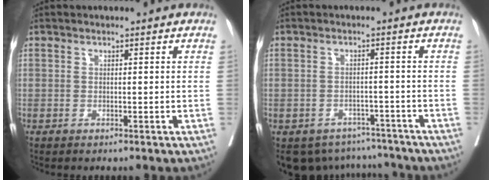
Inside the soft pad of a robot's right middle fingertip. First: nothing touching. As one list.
[{"total": 8.8, "force": [-7.7, 4.4, 0.6], "torque": [-0.006, 0.015, -0.094]}]